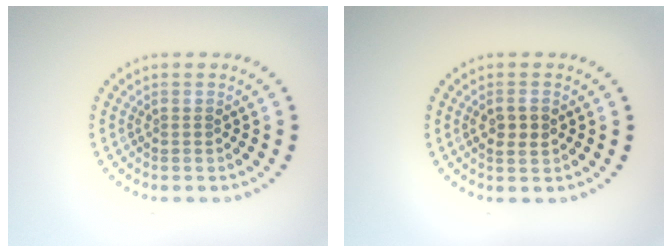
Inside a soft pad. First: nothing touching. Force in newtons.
{"total": 2.1, "press": 2.1, "slide": 0.2}